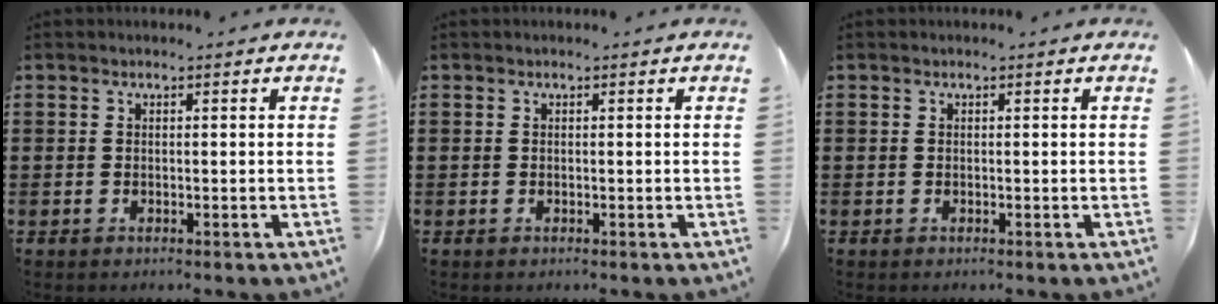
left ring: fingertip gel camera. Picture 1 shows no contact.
{"total": 0.0}
{"total": 0.0}